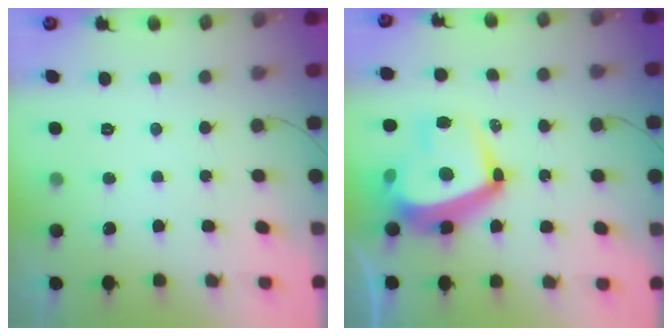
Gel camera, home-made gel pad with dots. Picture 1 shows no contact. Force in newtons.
{"total": 19.9, "press": 19.8, "slide": 1.7}